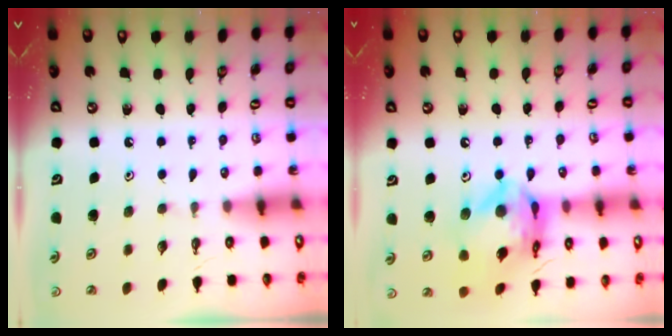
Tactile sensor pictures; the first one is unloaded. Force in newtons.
{"total": 16.3, "press": 16.2, "slide": 2.0}